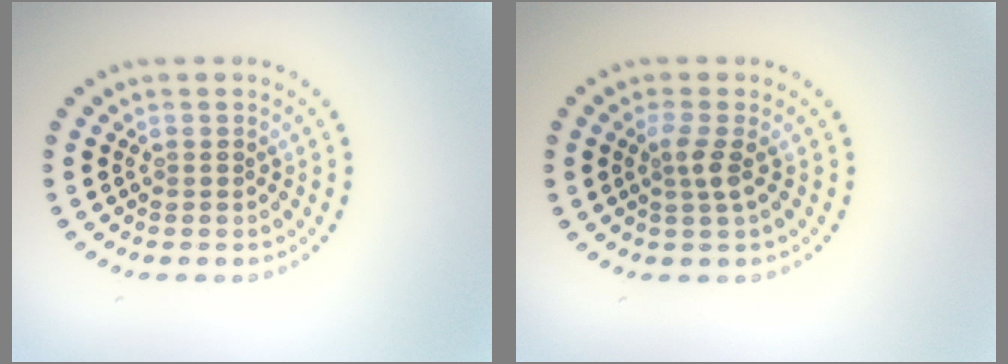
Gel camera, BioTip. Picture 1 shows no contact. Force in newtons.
{"total": 1.9, "press": 1.3, "slide": 1.3}